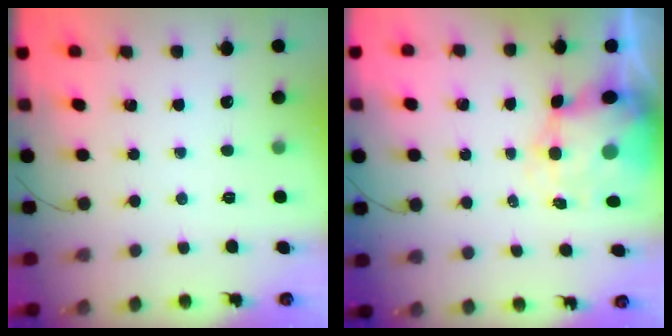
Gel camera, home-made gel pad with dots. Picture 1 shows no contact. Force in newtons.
{"total": 6.5, "press": 6.2, "slide": 2.1}